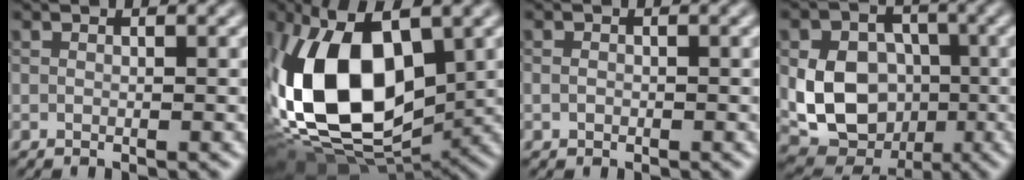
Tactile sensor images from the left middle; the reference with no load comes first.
{"total": 16.3, "force": [0.4, 9.1, 13.5], "torque": [-0.265, 0.007, -0.016]}
{"total": 0.7, "force": [-0.2, 0.6, 0.3], "torque": [-0.005, -0.001, -0.006]}
{"total": 10.1, "force": [-1.2, 8.2, 5.7], "torque": [-0.086, -0.009, -0.028]}